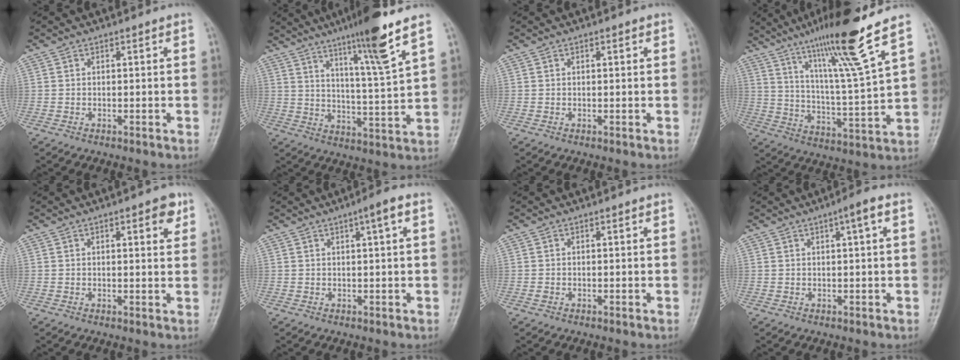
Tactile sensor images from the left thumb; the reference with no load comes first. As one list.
[{"total": 13.4, "force": [8.5, -0.5, 10.3], "torque": [-0.174, -0.048, 0.143]}, {"total": 0.9, "force": [0.4, 0.3, 0.7], "torque": [-0.011, 0.002, 0.004]}, {"total": 17.4, "force": [11.5, -0.5, 13.1], "torque": [-0.217, -0.058, 0.195]}, {"total": 4.5, "force": [2.2, 1.6, 3.7], "torque": [-0.038, -0.006, 0.025]}, {"total": 3.6, "force": [1.5, 0.3, 3.3], "torque": [-0.052, 0.004, 0.023]}, {"total": 0.7, "force": [0.0, 0.4, 0.6], "torque": [-0.008, 0.001, 0.003]}, {"total": 3.4, "force": [1.3, 0.3, 3.1], "torque": [-0.050, 0.006, 0.020]}]